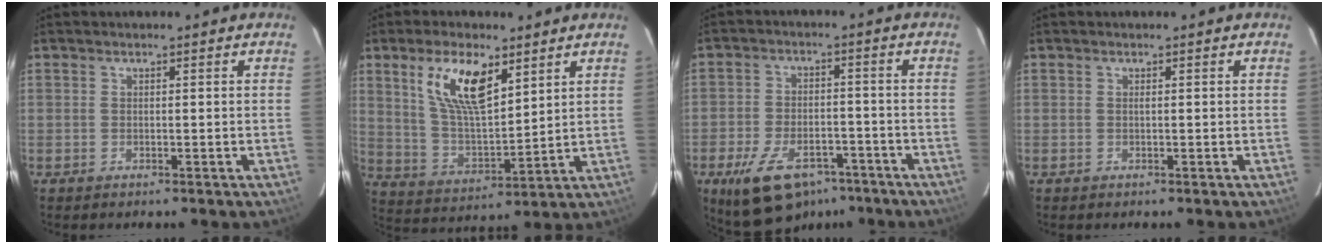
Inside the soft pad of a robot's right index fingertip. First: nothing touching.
{"total": 13.1, "force": [6.7, 5.1, 9.9], "torque": [-0.188, 0.008, 0.138]}
{"total": 14.2, "force": [-9.0, 7.5, 8.0], "torque": [-0.172, -0.008, -0.141]}
{"total": 0.0}